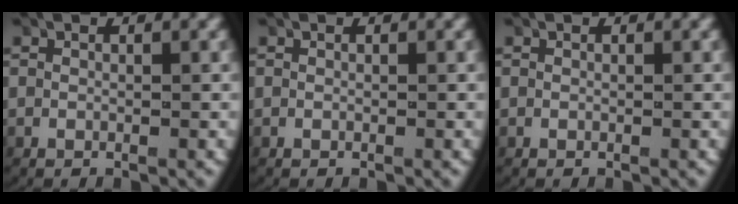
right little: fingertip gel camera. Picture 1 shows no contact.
{"total": 0.0}
{"total": 0.0}